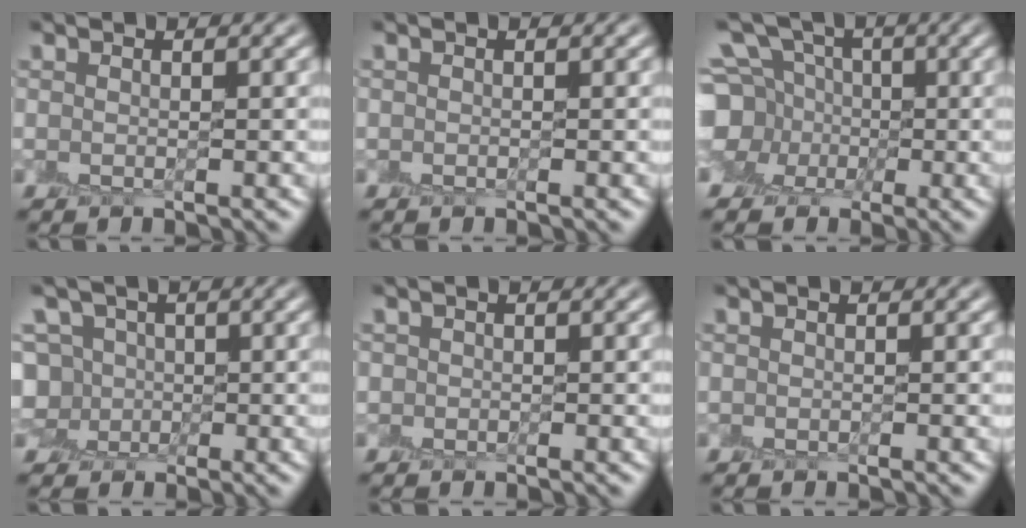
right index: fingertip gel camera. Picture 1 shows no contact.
{"total": 0.0}
{"total": 8.3, "force": [-0.1, 7.1, 4.2], "torque": [-0.077, 0.008, -0.034]}
{"total": 5.6, "force": [-0.5, 5.0, 2.6], "torque": [-0.044, 0.027, -0.041]}
{"total": 0.8, "force": [-0.1, 0.7, 0.1], "torque": [0.005, -0.004, -0.007]}
{"total": 0.0}